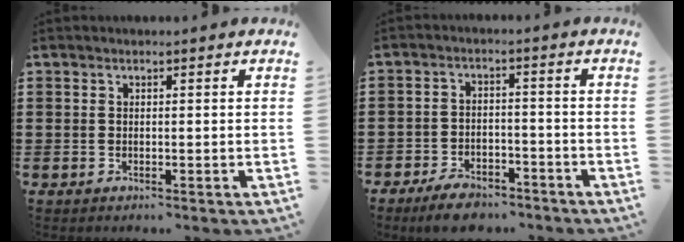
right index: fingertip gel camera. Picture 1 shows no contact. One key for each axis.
{"total": 4.6, "fx": -4.2, "fy": 1.3, "fz": 1.4, "tx": -0.022, "ty": 0.013, "tz": -0.080}